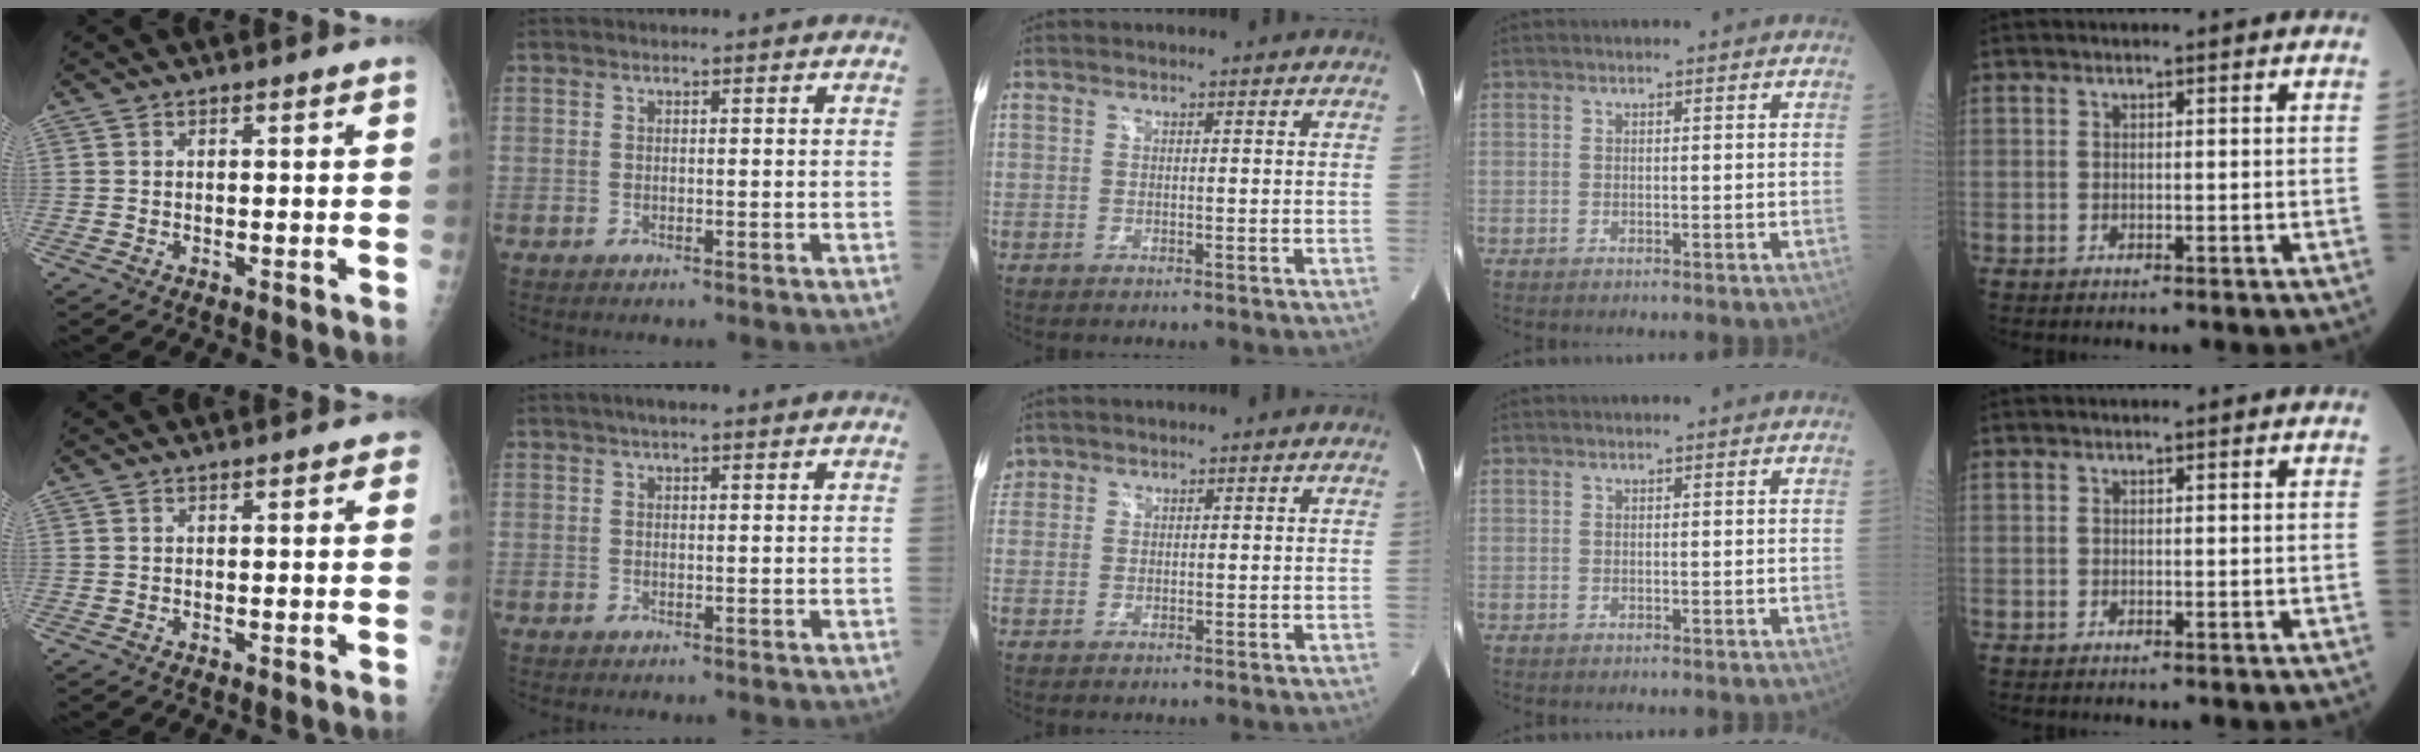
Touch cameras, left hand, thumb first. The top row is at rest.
{"thumb": {"total": 1.0, "force": [0.5, 0.5, 0.7], "torque": [-0.002, 0.002, 0.001]}, "index": {"total": 3.0, "force": [2.0, 0.4, 2.2], "torque": [-0.035, 0.019, 0.029]}, "middle": {"total": 2.1, "force": [1.5, 1.4, 0.0], "torque": [0.002, 0.014, 0.030]}}